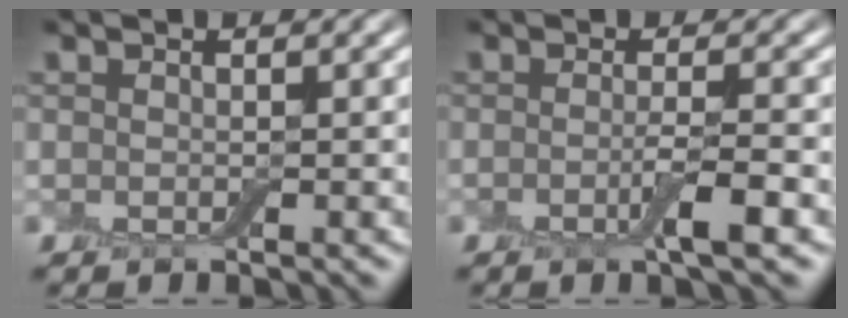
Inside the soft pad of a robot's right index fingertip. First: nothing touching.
{"total": 2.3, "force": [-1.0, 0.2, 2.1], "torque": [-0.036, -0.004, -0.019]}